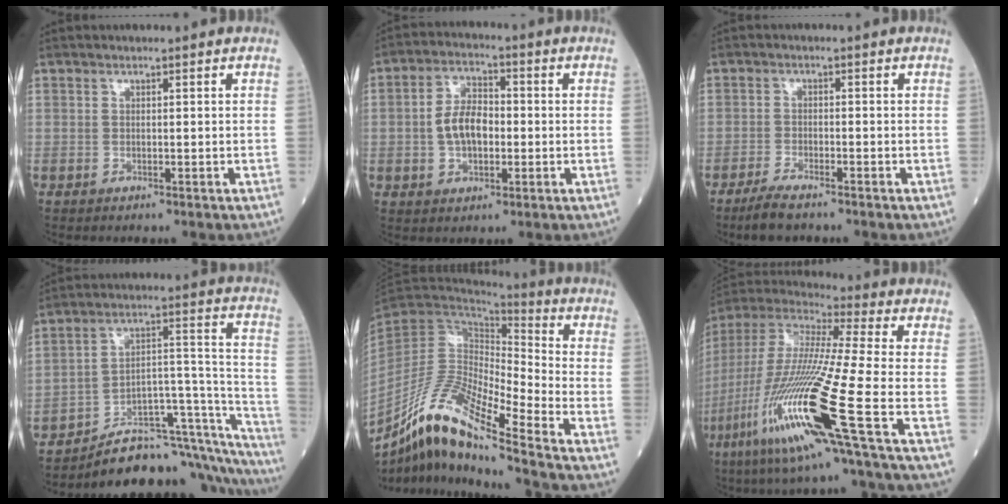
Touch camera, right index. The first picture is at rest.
{"total": 6.9, "force": [-0.7, 3.9, 5.7], "torque": [-0.114, 0.015, -0.015]}
{"total": 4.1, "force": [-3.3, 0.7, 2.2], "torque": [-0.051, -0.008, -0.061]}
{"total": 24.0, "force": [-21.2, 5.4, 10.0], "torque": [-0.056, 0.059, -0.297]}
{"total": 16.3, "force": [-11.5, 1.1, 11.6], "torque": [-0.218, -0.008, -0.210]}
{"total": 22.0, "force": [-9.3, -0.9, 19.9], "torque": [-0.443, -0.057, -0.192]}